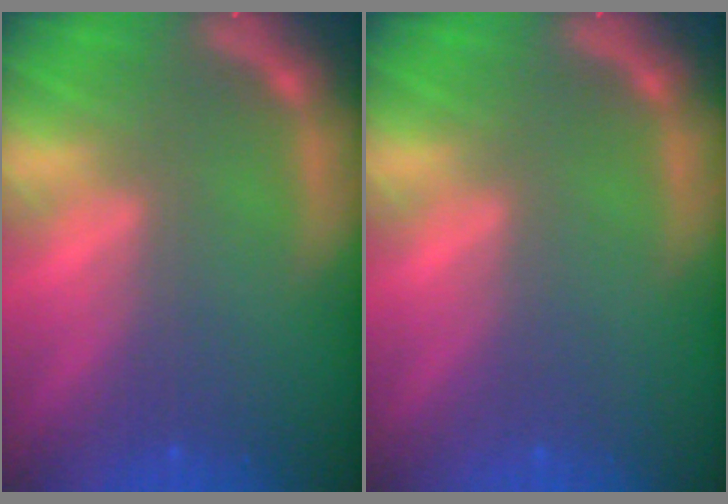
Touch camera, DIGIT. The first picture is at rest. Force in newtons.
{"total": 0.0}